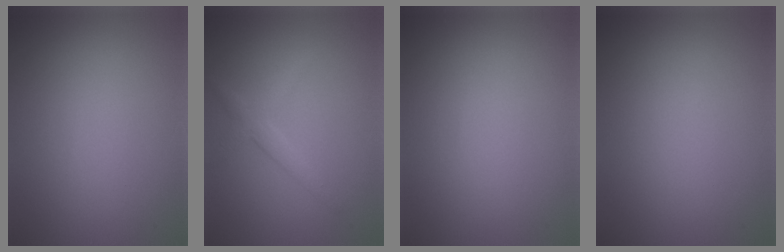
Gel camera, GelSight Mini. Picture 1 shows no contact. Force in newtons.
{"total": 2.0, "press": 2.0, "slide": 0.1}
{"total": 0.0}
{"total": 0.0}